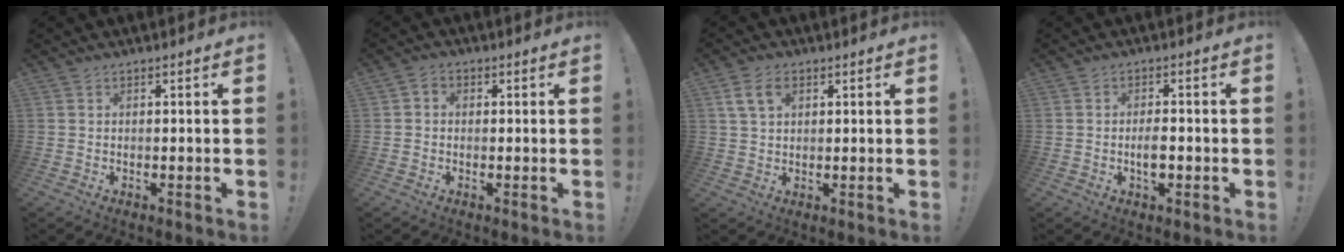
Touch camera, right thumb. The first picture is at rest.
{"total": 2.1, "force": [-0.6, 1.7, 1.1], "torque": [-0.024, 0.009, -0.010]}
{"total": 6.2, "force": [2.5, 4.0, 4.0], "torque": [-0.071, 0.004, 0.051]}
{"total": 4.0, "force": [-1.2, 2.2, 3.1], "torque": [-0.048, 0.001, -0.023]}